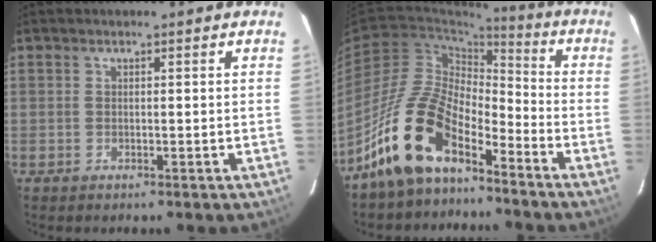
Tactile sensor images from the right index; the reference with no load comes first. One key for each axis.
{"total": 14.4, "fx": -10.1, "fy": 6.0, "fz": 8.2, "tx": -0.161, "ty": 0.018, "tz": -0.200}